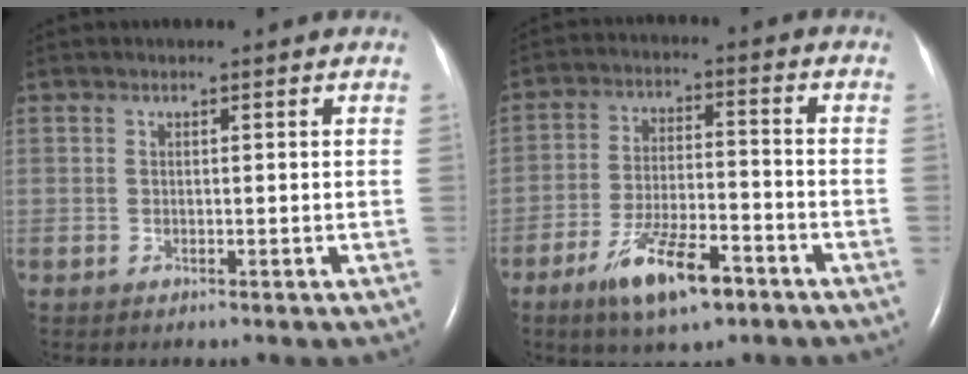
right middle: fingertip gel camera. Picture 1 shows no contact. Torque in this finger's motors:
{"motor_torque": [1.22, -0.92, 0.59, 0.20]}